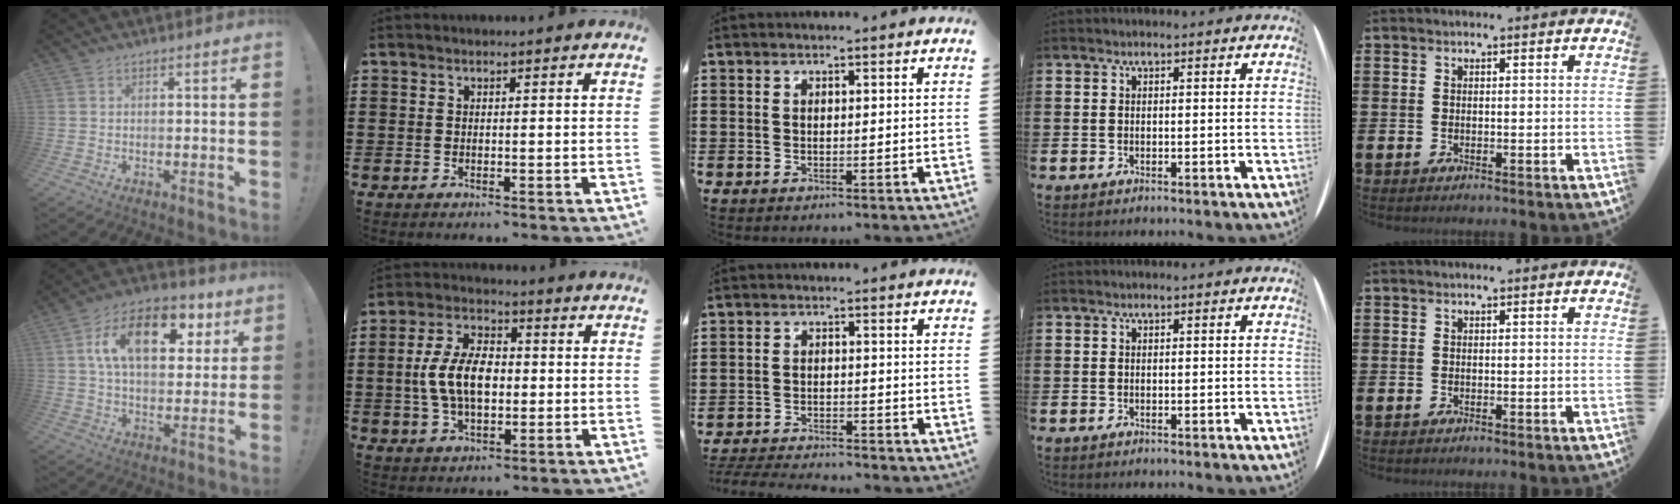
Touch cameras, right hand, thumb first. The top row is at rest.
{"thumb": {"total": 17.7, "force": [6.2, 10.5, 12.8], "torque": [-0.199, -0.005, 0.107]}, "index": {"total": 8.8, "force": [-0.4, 5.0, 7.2], "torque": [-0.170, 0.005, -0.016]}, "middle": {"total": 3.5, "force": [-3.4, 0.1, 0.5], "torque": [-0.018, -0.004, -0.074]}}